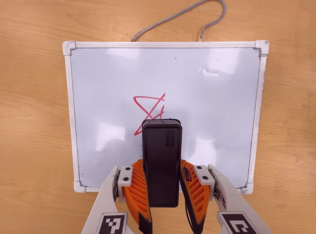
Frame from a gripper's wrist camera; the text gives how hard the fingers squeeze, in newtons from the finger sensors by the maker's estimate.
{"total": 7.8, "left": 6.0, "right": 9.5}